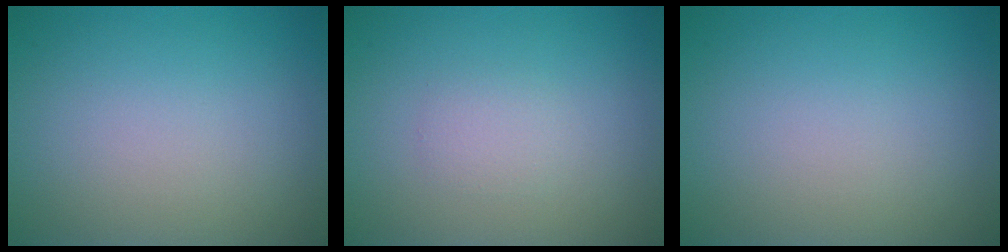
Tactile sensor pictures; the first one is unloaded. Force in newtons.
{"total": 1.2, "press": 1.2, "slide": 0.0}
{"total": 0.0}